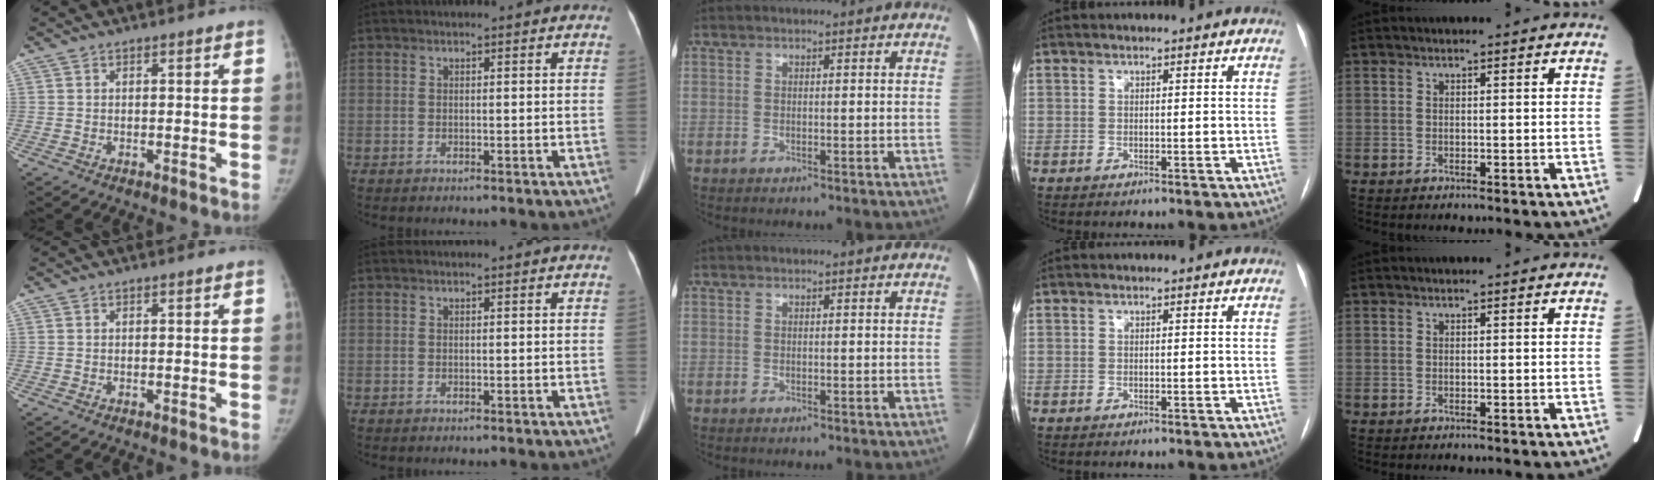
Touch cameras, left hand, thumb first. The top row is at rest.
{}